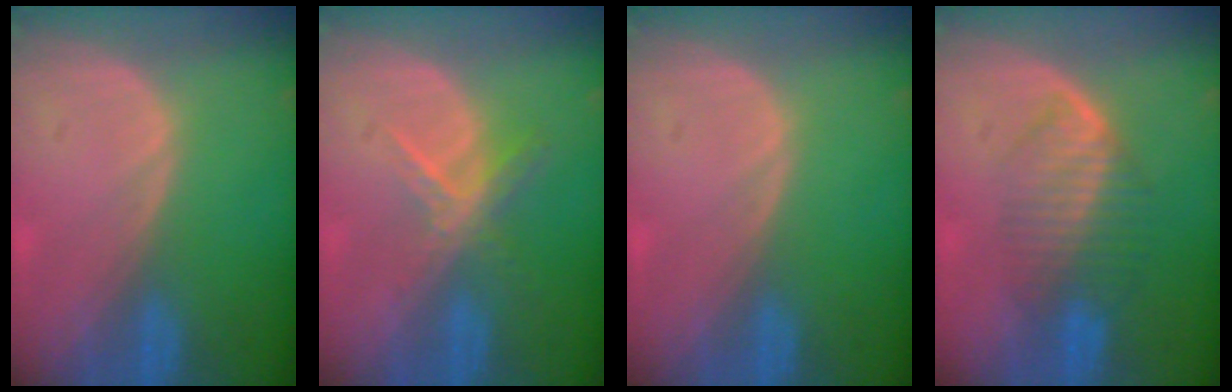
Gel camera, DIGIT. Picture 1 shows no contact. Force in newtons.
{"total": 5.6, "press": 4.8, "slide": 2.8}
{"total": 0.0}
{"total": 6.6, "press": 6.2, "slide": 2.3}